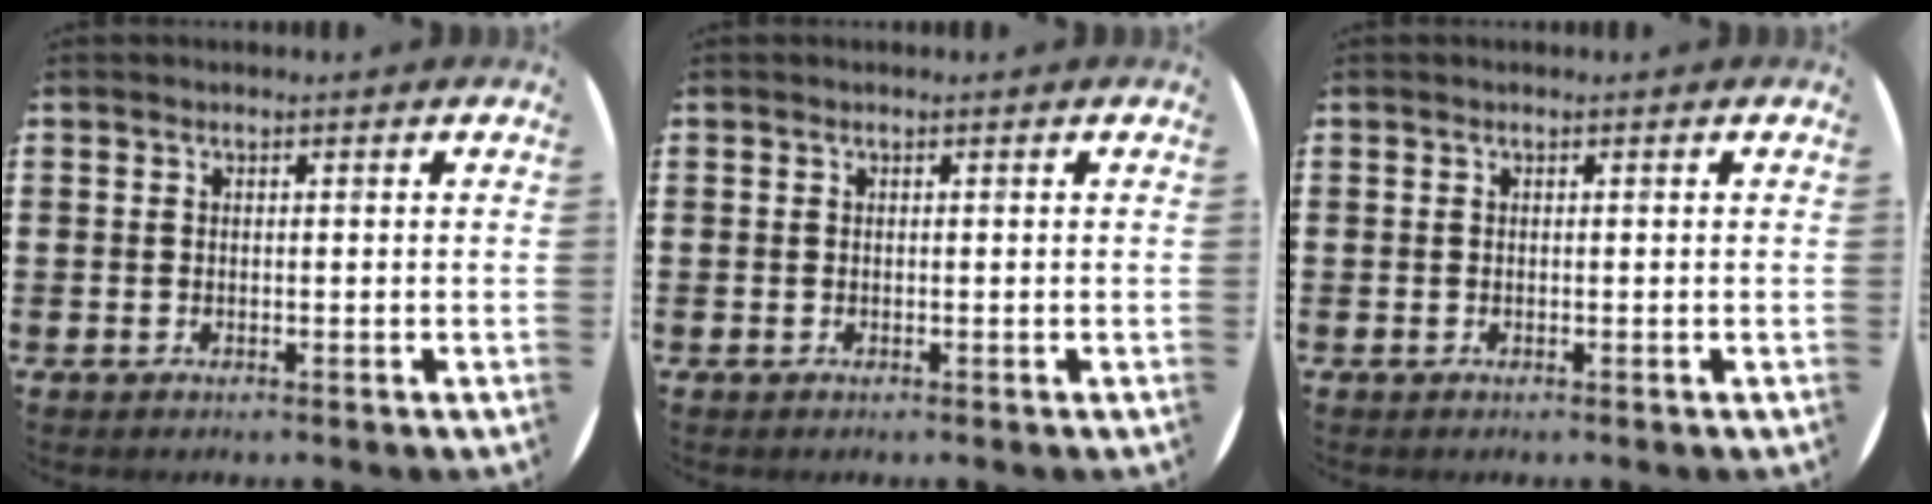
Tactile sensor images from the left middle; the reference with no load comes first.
{"total": 0.0}
{"total": 0.0}